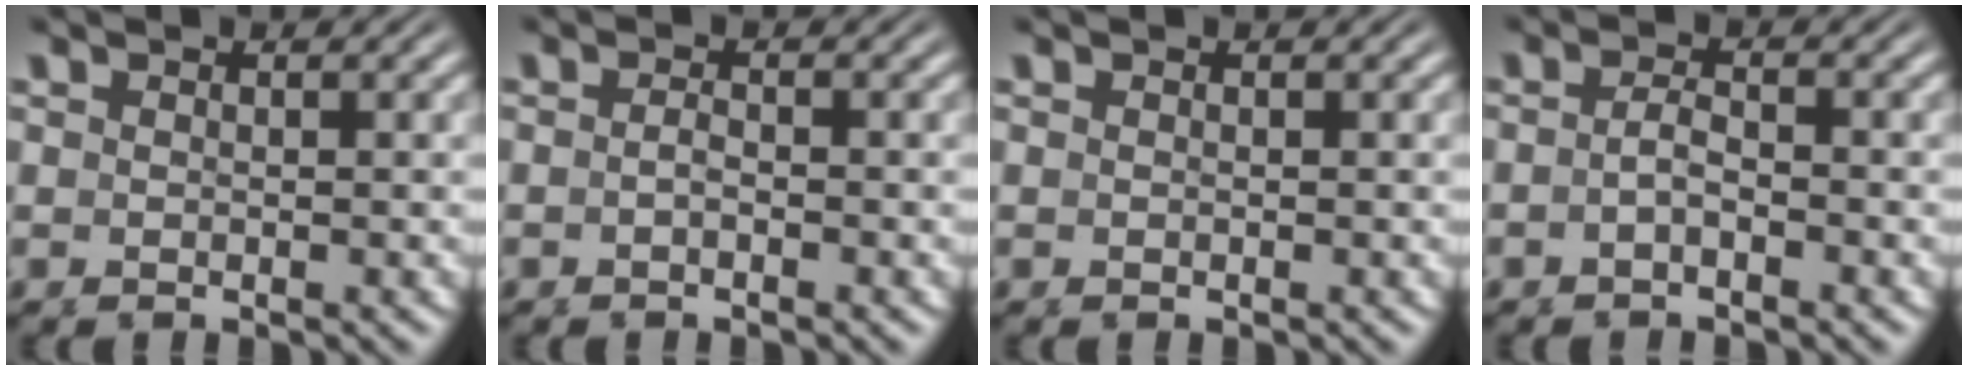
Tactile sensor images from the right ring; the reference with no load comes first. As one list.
[{"total": 1.1, "force": [-0.6, 0.4, 0.8], "torque": [-0.014, 0.004, -0.015]}, {"total": 0.0}, {"total": 1.4, "force": [-0.9, 0.1, 1.1], "torque": [-0.023, -0.004, -0.017]}]